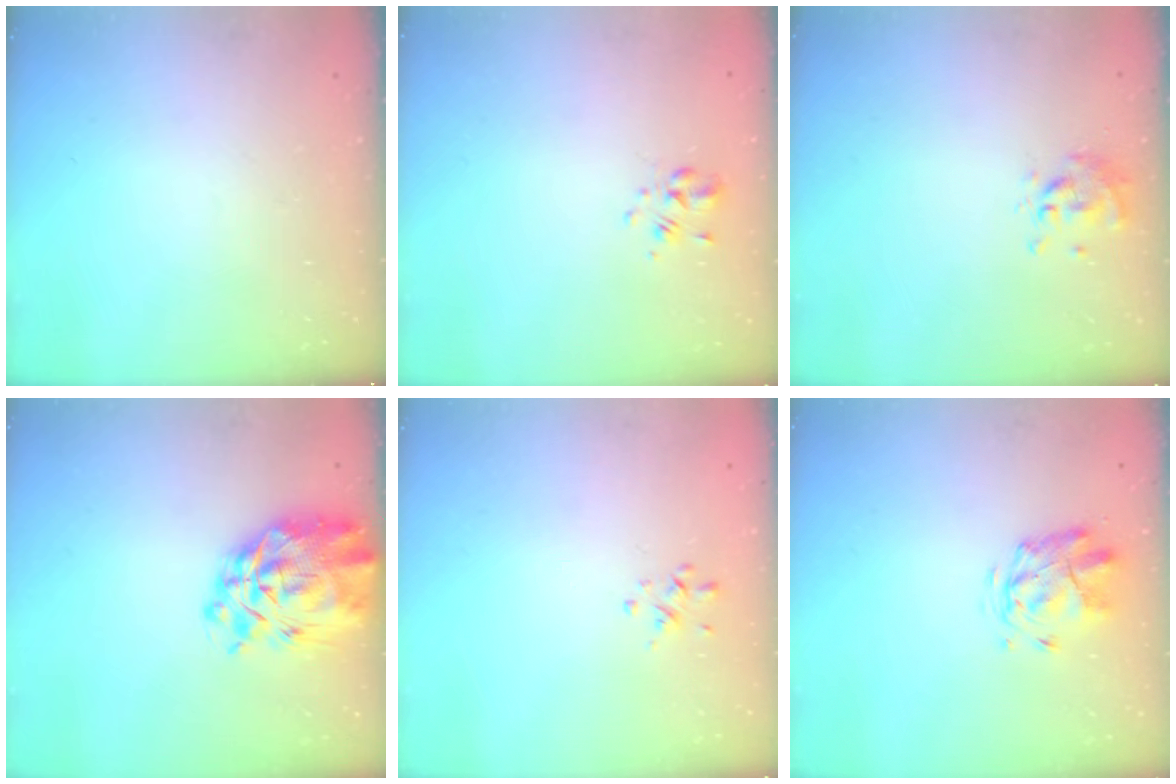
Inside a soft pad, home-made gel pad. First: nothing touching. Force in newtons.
{"total": 2.0, "press": 1.9, "slide": 0.7}
{"total": 0.6, "press": 0.6, "slide": 0.2}
{"total": 10.8, "press": 10.1, "slide": 4.0}
{"total": 0.6, "press": 0.2, "slide": 0.5}
{"total": 2.8, "press": 2.5, "slide": 1.4}